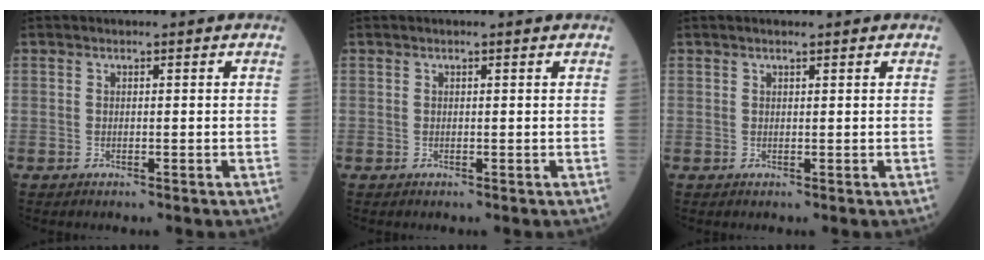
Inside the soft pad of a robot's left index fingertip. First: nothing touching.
{"total": 0.5, "force": [0.4, 0.0, 0.3], "torque": [-0.009, 0.000, 0.008]}
{"total": 1.2, "force": [0.9, 0.1, 0.7], "torque": [-0.014, 0.008, 0.016]}